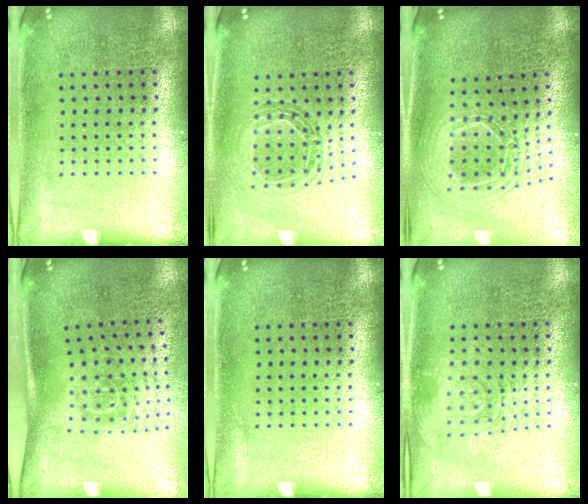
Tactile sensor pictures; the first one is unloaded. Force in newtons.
{"total": 0.9, "press": 0.9, "slide": 0.1}
{"total": 2.0, "press": 1.6, "slide": 1.3}
{"total": 1.7, "press": 1.2, "slide": 1.3}
{"total": 0.0}
{"total": 2.8, "press": 2.8, "slide": 0.5}